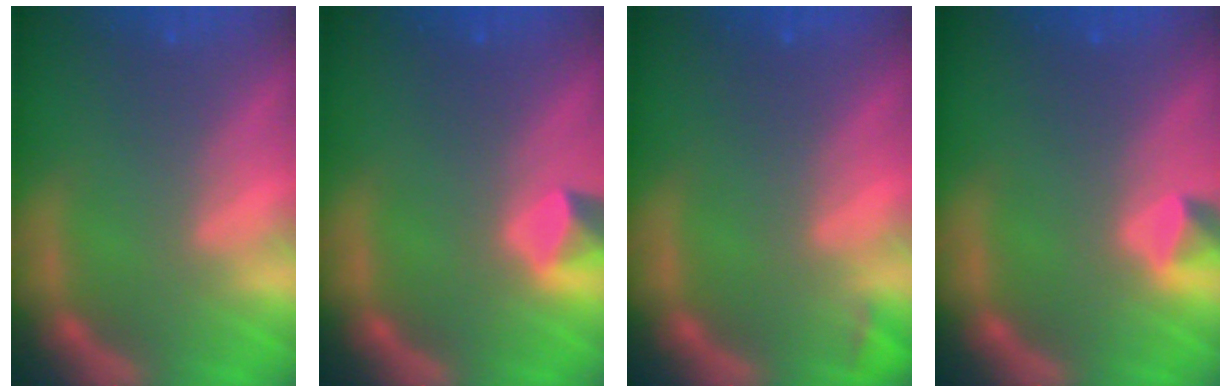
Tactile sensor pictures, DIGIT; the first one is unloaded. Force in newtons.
{"total": 1.9}
{"total": 0.9}
{"total": 1.4}